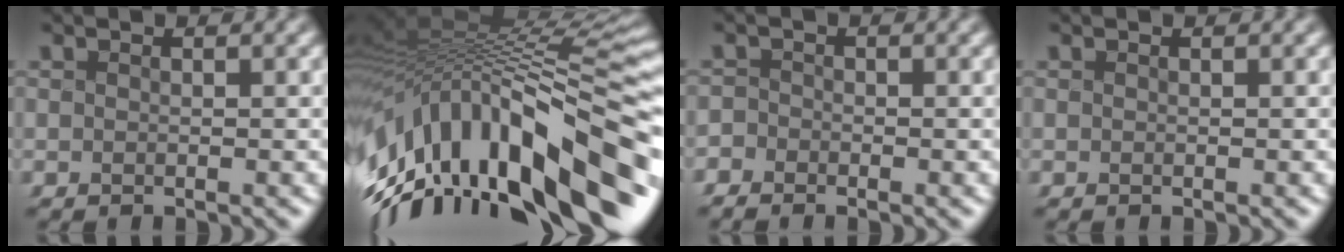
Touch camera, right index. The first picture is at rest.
{"total": 18.7, "force": [-7.6, 11.0, 13.1], "torque": [-0.235, 0.005, -0.107]}
{"total": 1.9, "force": [-1.6, 1.0, -0.5], "torque": [0.014, -0.001, -0.039]}
{"total": 0.0}